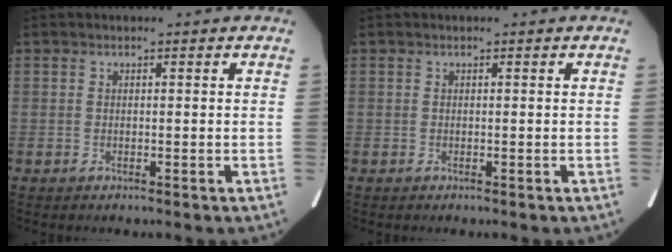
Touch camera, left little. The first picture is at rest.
{"total": 0.0}